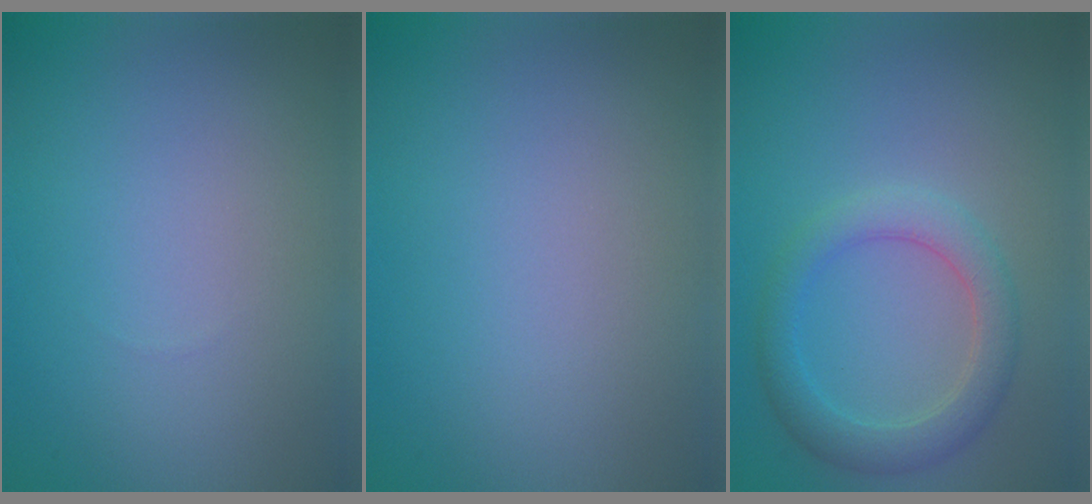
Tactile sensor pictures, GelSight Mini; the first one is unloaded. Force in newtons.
{"total": 0.0}
{"total": 3.5, "press": 3.5, "slide": 0.1}